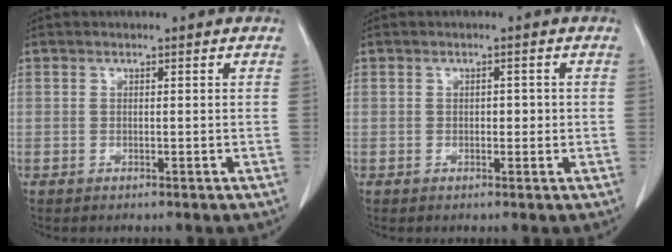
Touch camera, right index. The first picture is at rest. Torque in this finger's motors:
{"motor_torque": [0.13, -0.10, 0.01, 0.02]}